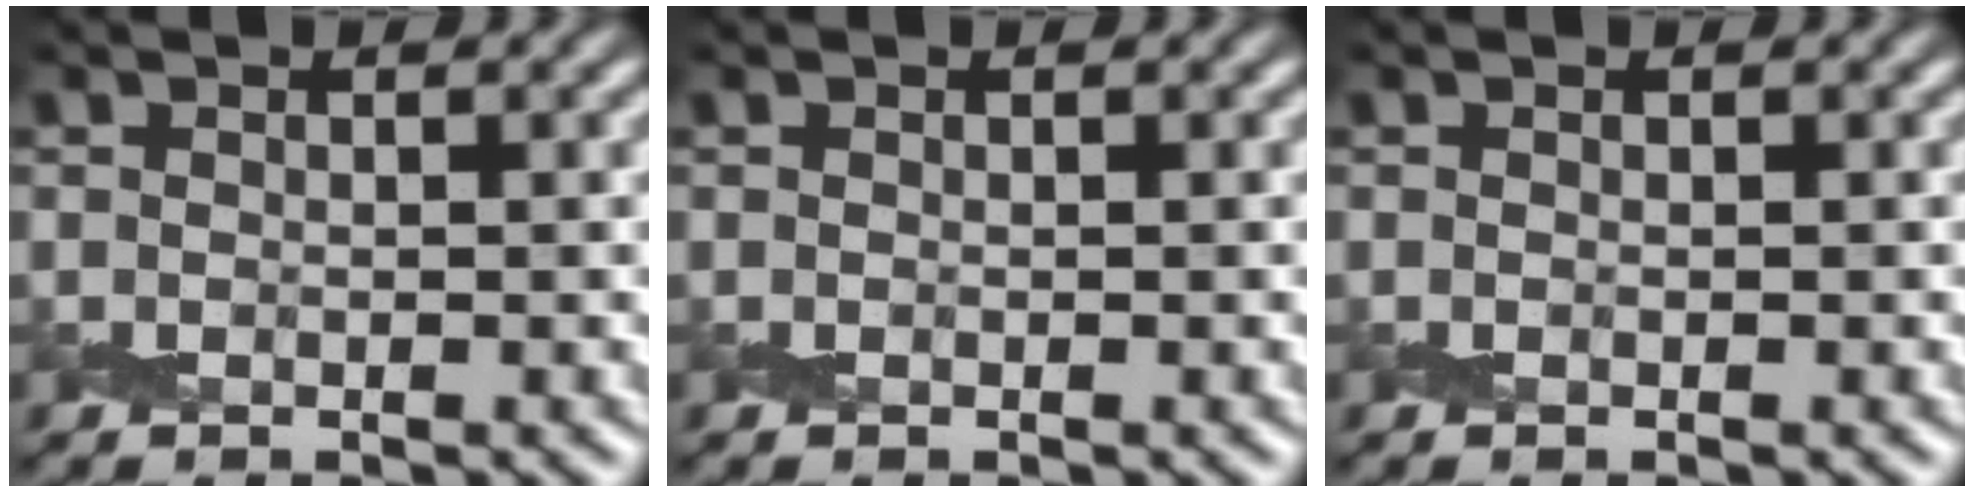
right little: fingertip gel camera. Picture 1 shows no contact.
{"total": 0.0}
{"total": 0.0}